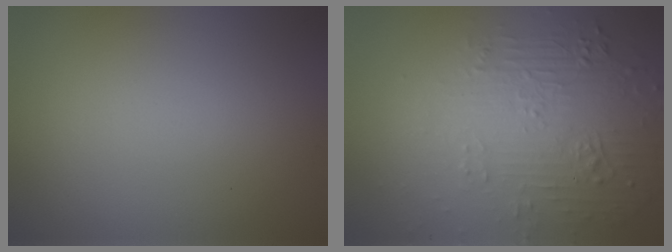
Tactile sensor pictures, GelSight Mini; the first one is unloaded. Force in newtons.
{"total": 6.0, "press": 3.6, "slide": 4.8}